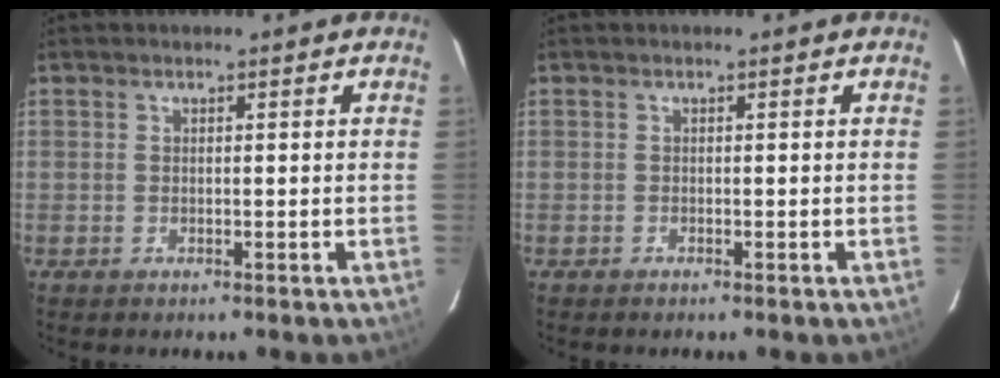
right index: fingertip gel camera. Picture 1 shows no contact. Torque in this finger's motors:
{"motor_torque": [-0.03, -0.05, -0.03, -0.04]}